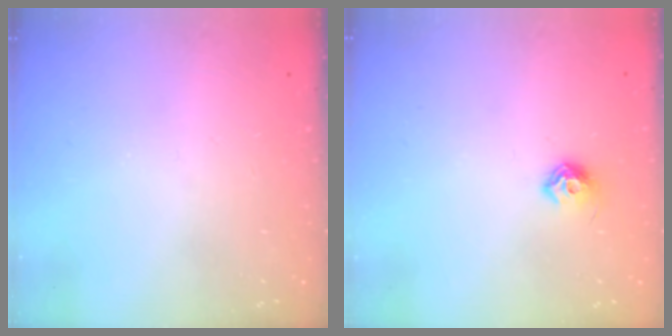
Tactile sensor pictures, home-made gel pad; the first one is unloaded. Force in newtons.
{"total": 7.2, "press": 7.1, "slide": 0.9}